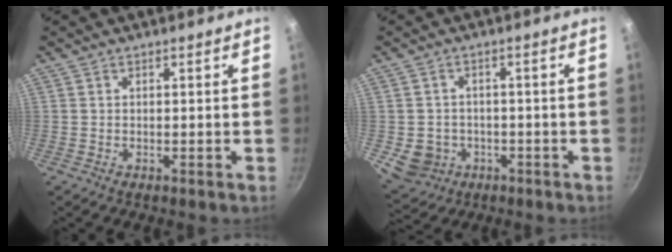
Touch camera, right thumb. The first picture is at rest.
{"total": 7.4, "force": [-1.9, 6.4, 3.0], "torque": [-0.034, 0.017, -0.012]}